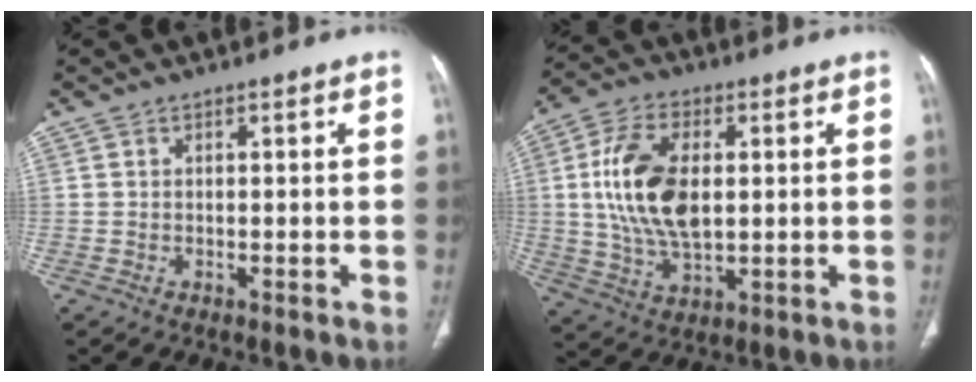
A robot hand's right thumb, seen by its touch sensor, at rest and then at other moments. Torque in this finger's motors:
{"motor_torque": [2.23, 2.07, 1.75, -0.74, 0.15]}